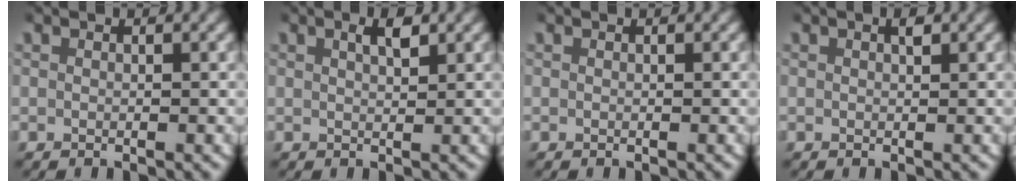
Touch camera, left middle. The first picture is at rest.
{"total": 1.7, "force": [0.9, 0.6, 1.4], "torque": [-0.023, 0.004, 0.013]}
{"total": 0.0}
{"total": 0.6, "force": [0.4, 0.2, 0.5], "torque": [-0.007, 0.002, 0.005]}